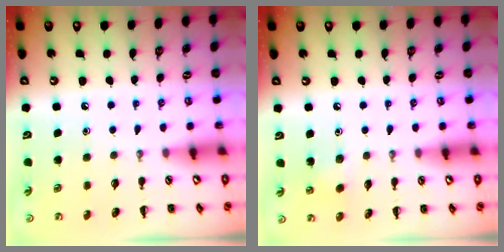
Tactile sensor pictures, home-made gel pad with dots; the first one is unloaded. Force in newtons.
{"total": 5.6, "press": 5.4, "slide": 1.6}